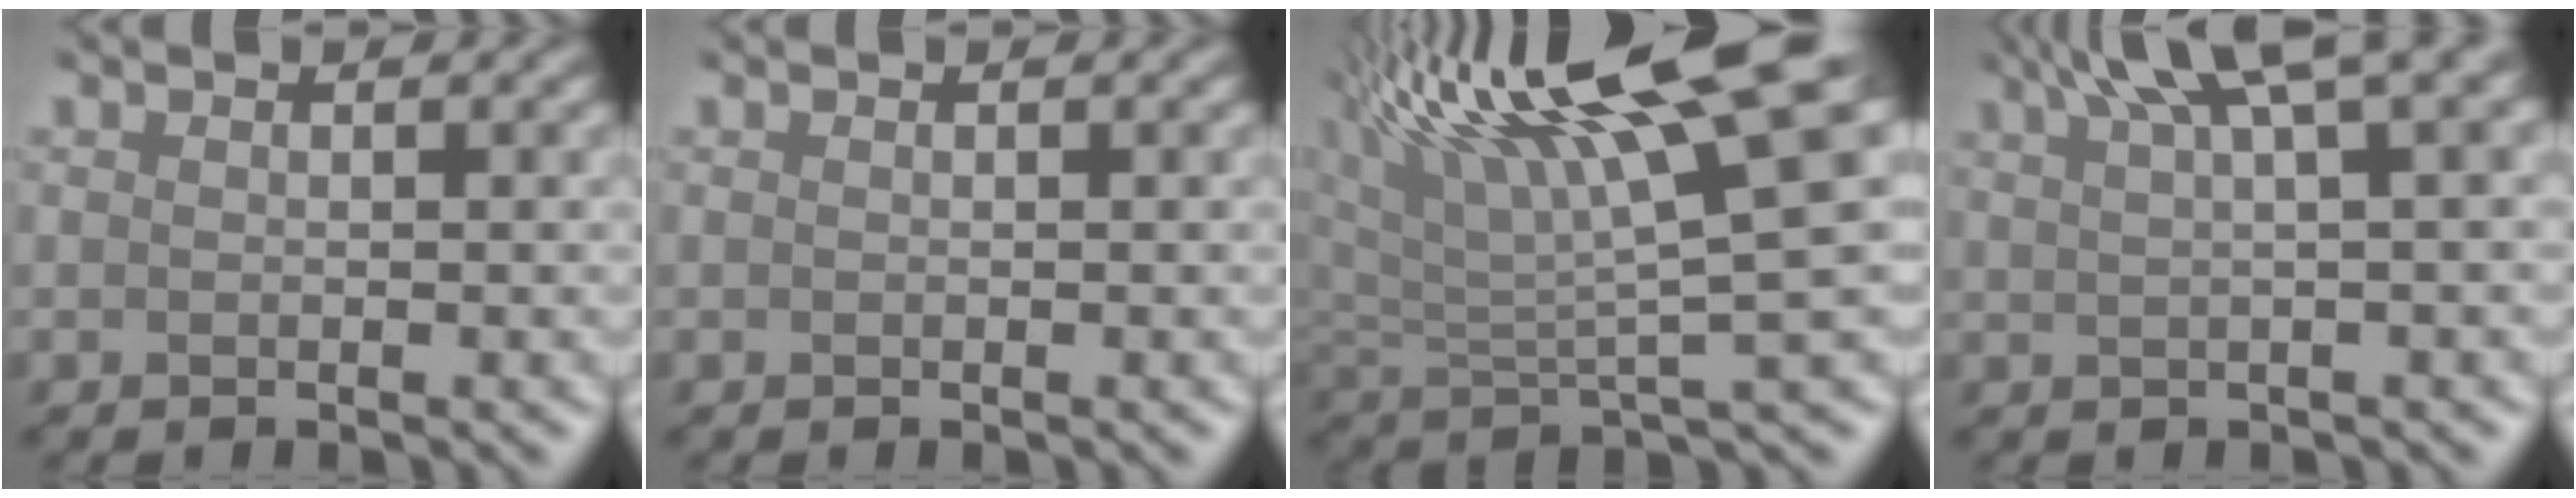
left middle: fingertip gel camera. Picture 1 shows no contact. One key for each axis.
{"total": 0.0}
{"total": 11.2, "fx": 6.7, "fy": 1.5, "fz": 8.8, "tx": -0.173, "ty": 0.008, "tz": 0.135}
{"total": 6.2, "fx": 4.0, "fy": 0.7, "fz": 4.7, "tx": -0.051, "ty": 0.030, "tz": 0.064}